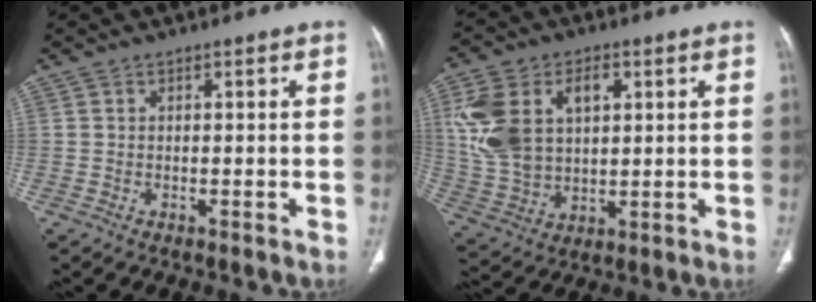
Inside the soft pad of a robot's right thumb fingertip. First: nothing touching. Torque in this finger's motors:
{"motor_torque": [1.75, 2.36, 1.49, 0.99, 0.21]}